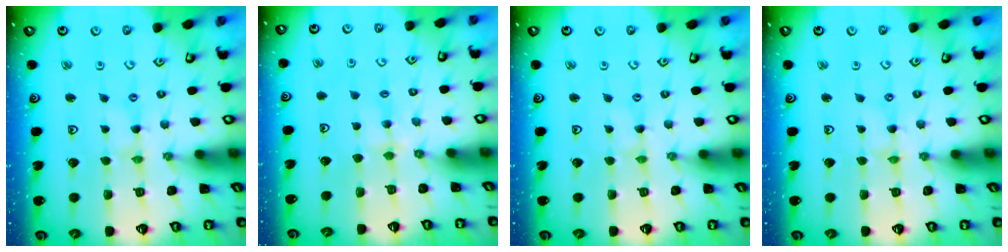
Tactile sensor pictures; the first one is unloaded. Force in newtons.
{"total": 3.7, "press": 3.7, "slide": 0.5}
{"total": 0.0}
{"total": 0.6, "press": 0.6, "slide": 0.1}